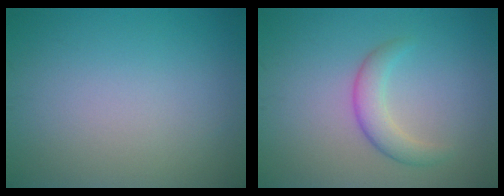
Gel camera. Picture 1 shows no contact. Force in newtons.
{"total": 2.7, "press": 2.7, "slide": 0.1}